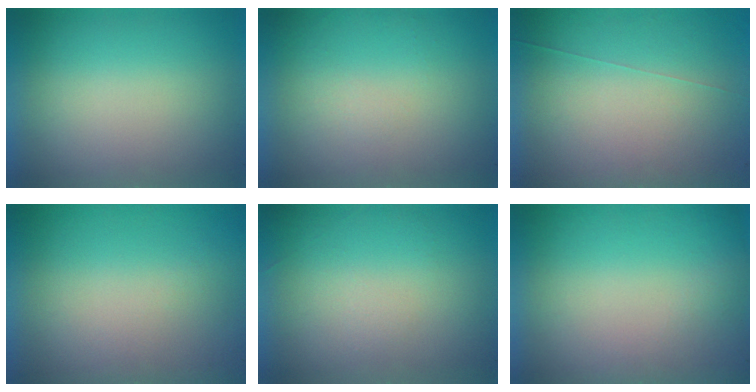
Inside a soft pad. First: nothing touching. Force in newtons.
{"total": 1.0}
{"total": 6.7}
{"total": 5.0}
{"total": 1.3}
{"total": 5.8}